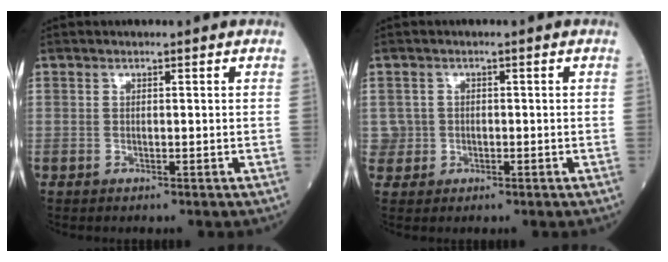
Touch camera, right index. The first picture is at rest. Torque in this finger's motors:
{"motor_torque": [-0.15, -0.14, -0.04, -0.03]}